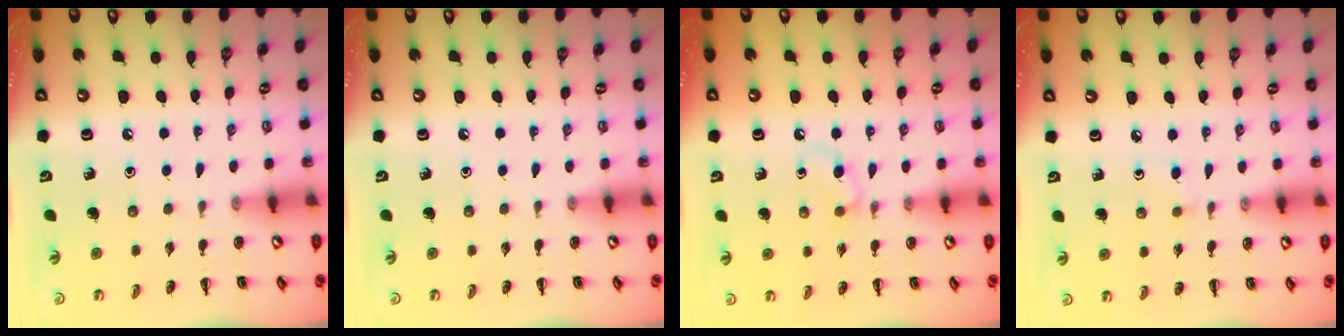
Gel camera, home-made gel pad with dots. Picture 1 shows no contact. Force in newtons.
{"total": 0.0}
{"total": 3.7, "press": 3.4, "slide": 1.4}
{"total": 2.0, "press": 1.7, "slide": 1.0}